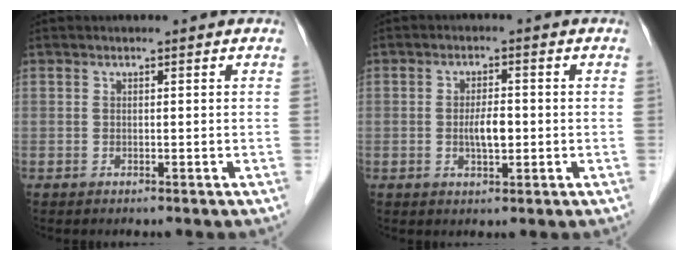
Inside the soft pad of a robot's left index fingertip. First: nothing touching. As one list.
[{"total": 3.7, "force": [-0.5, 1.2, 3.4], "torque": [-0.063, -0.001, -0.009]}]